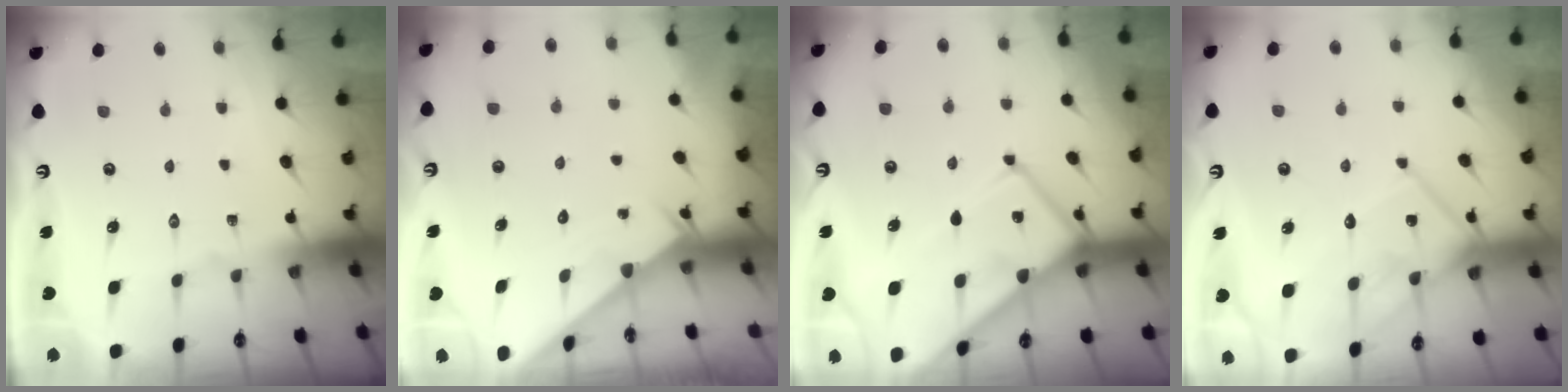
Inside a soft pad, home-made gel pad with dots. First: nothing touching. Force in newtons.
{"total": 2.9, "press": 2.9, "slide": 0.3}
{"total": 13.8, "press": 13.8, "slide": 1.4}
{"total": 13.5, "press": 13.5, "slide": 1.1}